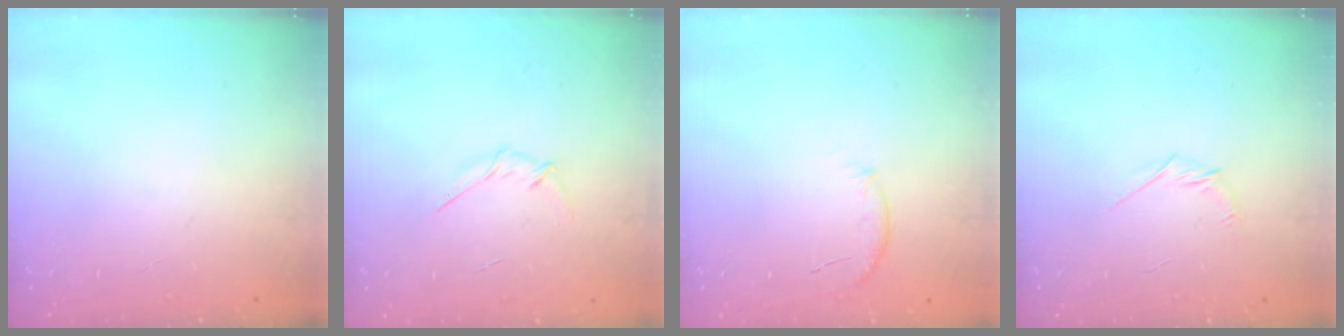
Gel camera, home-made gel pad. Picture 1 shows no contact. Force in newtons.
{"total": 3.3, "press": 3.2, "slide": 0.9}
{"total": 6.9, "press": 6.7, "slide": 1.8}
{"total": 4.3, "press": 4.1, "slide": 1.1}